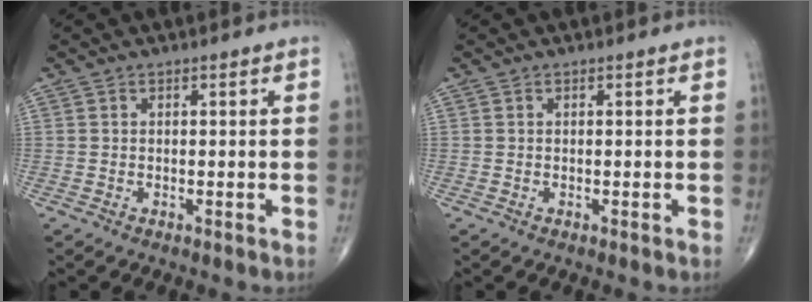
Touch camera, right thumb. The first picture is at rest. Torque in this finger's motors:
{"motor_torque": [0.00, 0.00, 0.01, -0.01, 0.01]}